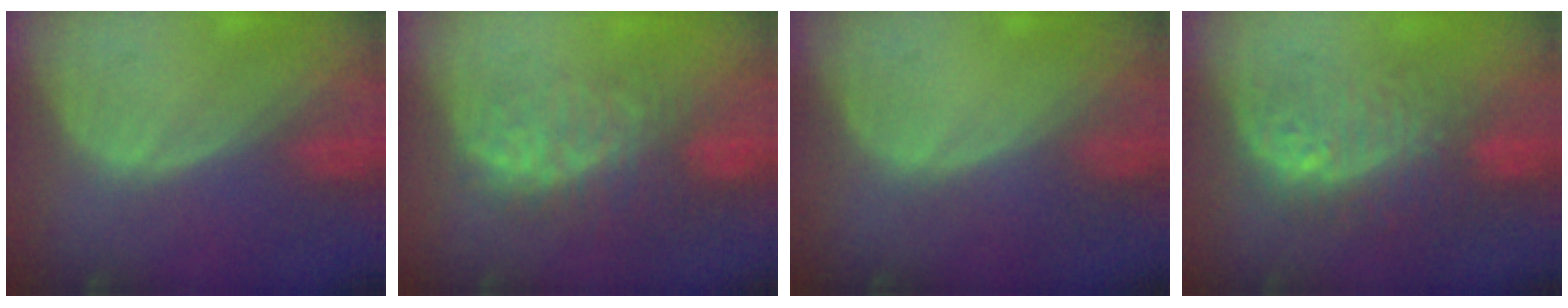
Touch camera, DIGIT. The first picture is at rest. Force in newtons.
{"total": 8.1, "press": 7.5, "slide": 3.1}
{"total": 0.0}
{"total": 9.2, "press": 9.0, "slide": 1.8}